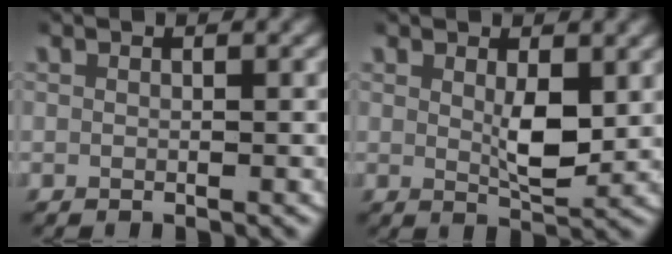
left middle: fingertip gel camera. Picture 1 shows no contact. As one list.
[{"total": 3.0, "force": [1.1, 1.2, 2.5], "torque": [-0.044, -0.020, 0.025]}]